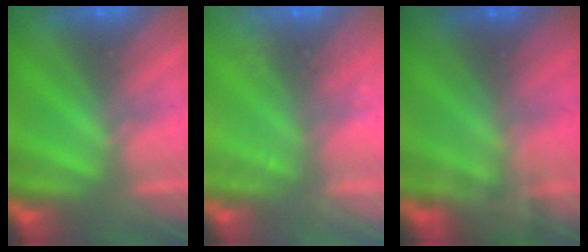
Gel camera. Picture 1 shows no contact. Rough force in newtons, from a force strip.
{"total": 2.6}
{"total": 7.7}